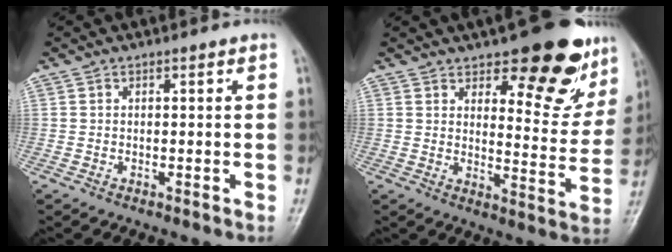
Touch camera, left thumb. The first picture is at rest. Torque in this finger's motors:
{"motor_torque": [0.45, 0.48, 0.46, -0.31, 0.08]}